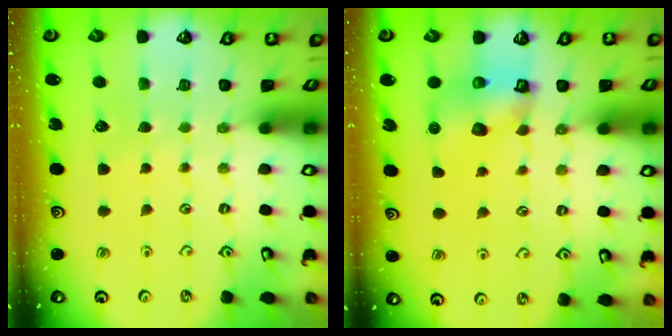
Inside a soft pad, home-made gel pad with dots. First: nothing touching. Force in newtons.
{"total": 7.0, "press": 7.0, "slide": 0.1}